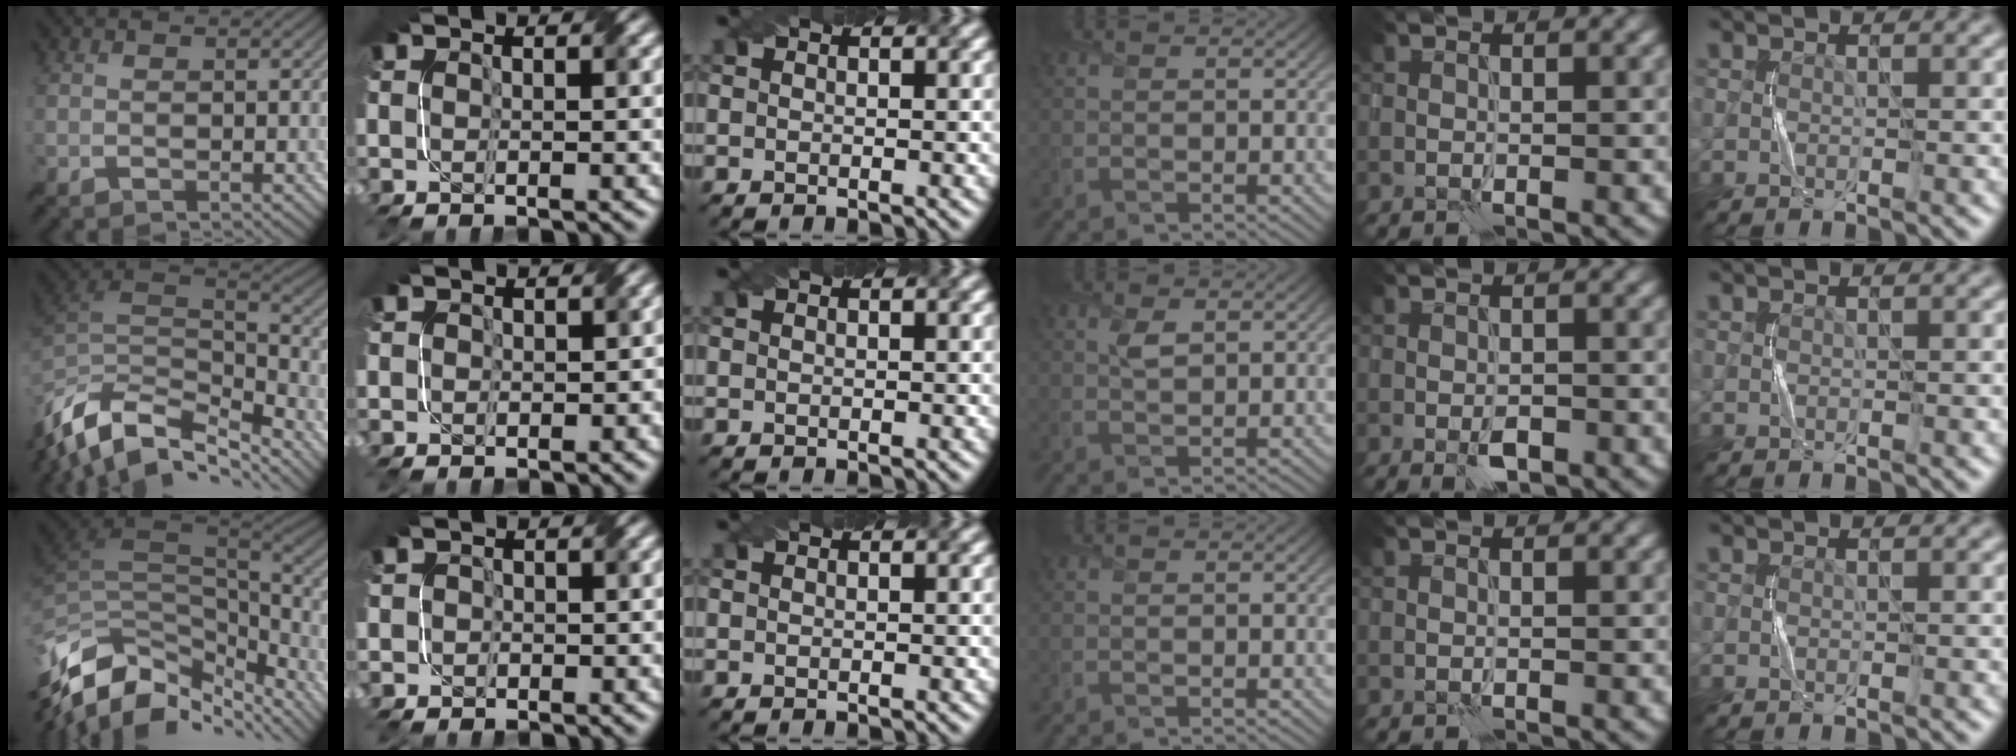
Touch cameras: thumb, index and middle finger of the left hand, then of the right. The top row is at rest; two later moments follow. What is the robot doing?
{"motion": "twist", "object": "screw"}